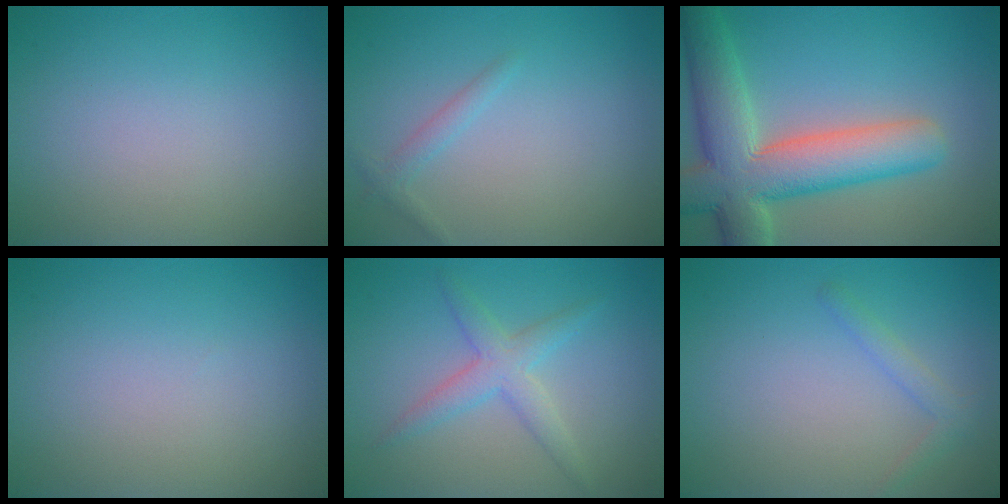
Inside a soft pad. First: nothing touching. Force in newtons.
{"total": 1.1, "press": 1.1, "slide": 0.0}
{"total": 9.9, "press": 9.9, "slide": 0.8}
{"total": 0.0}
{"total": 2.9, "press": 2.9, "slide": 0.0}
{"total": 1.4, "press": 1.4, "slide": 0.1}